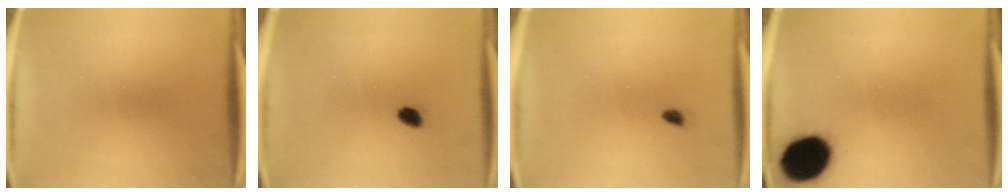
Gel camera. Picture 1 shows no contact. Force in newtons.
{"total": 2.0}
{"total": 0.6}
{"total": 16.8}